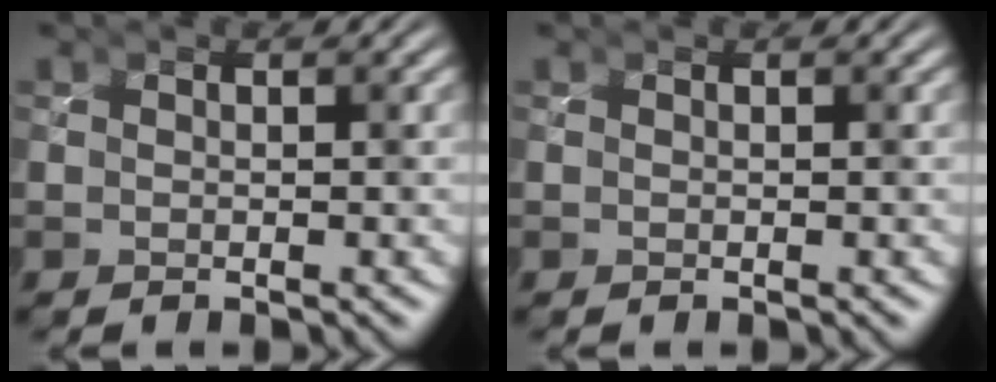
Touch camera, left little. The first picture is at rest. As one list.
[{"total": 0.0}]